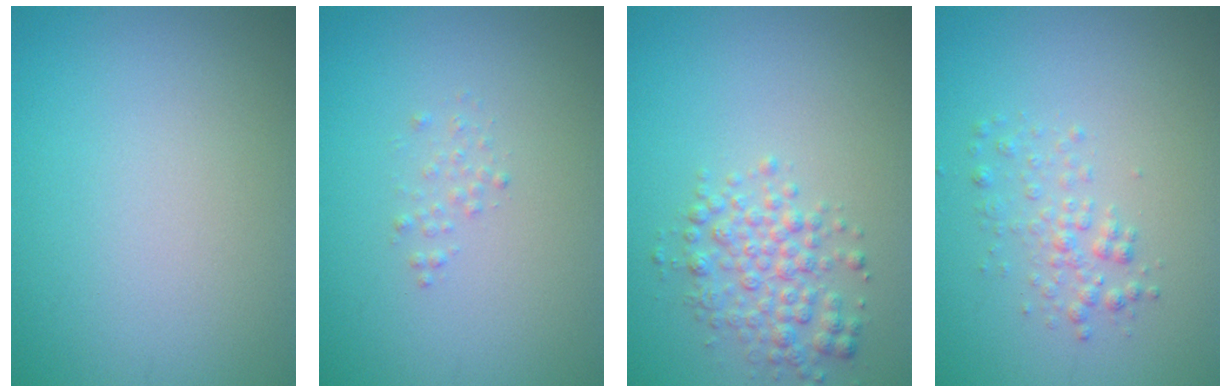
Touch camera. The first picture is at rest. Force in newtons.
{"total": 0.8, "press": 0.8, "slide": 0.0}
{"total": 3.1, "press": 3.1, "slide": 0.0}
{"total": 1.8, "press": 1.8, "slide": 0.0}